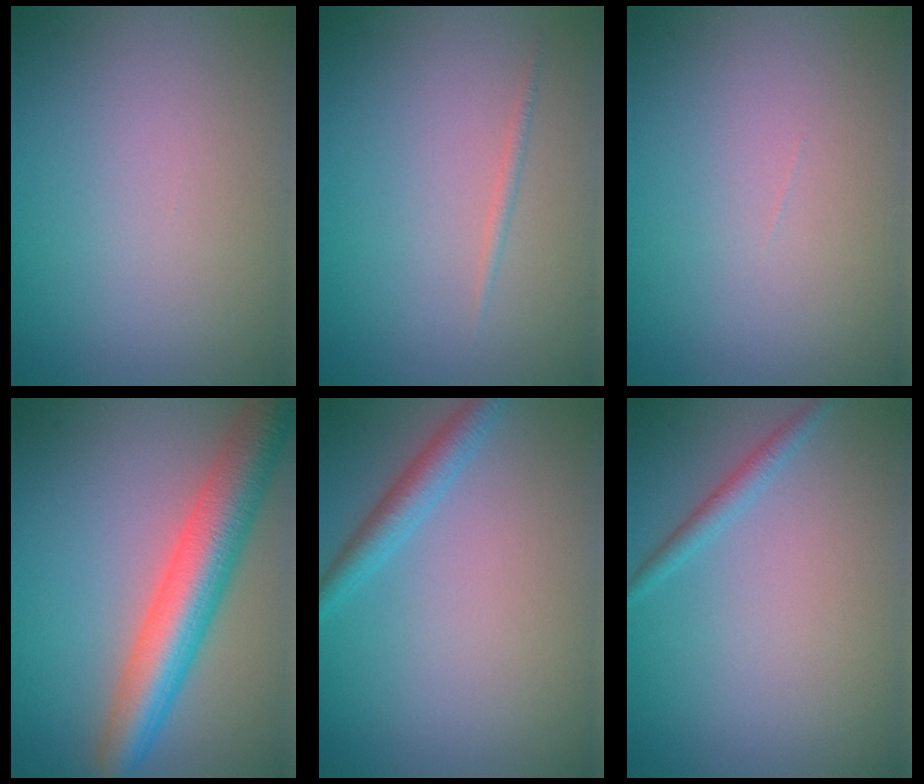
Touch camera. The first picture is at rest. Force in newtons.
{"total": 0.6, "press": 0.6, "slide": 0.0}
{"total": 0.0}
{"total": 7.8, "press": 7.8, "slide": 0.3}
{"total": 2.2, "press": 2.2, "slide": 0.2}
{"total": 1.4, "press": 1.4, "slide": 0.1}